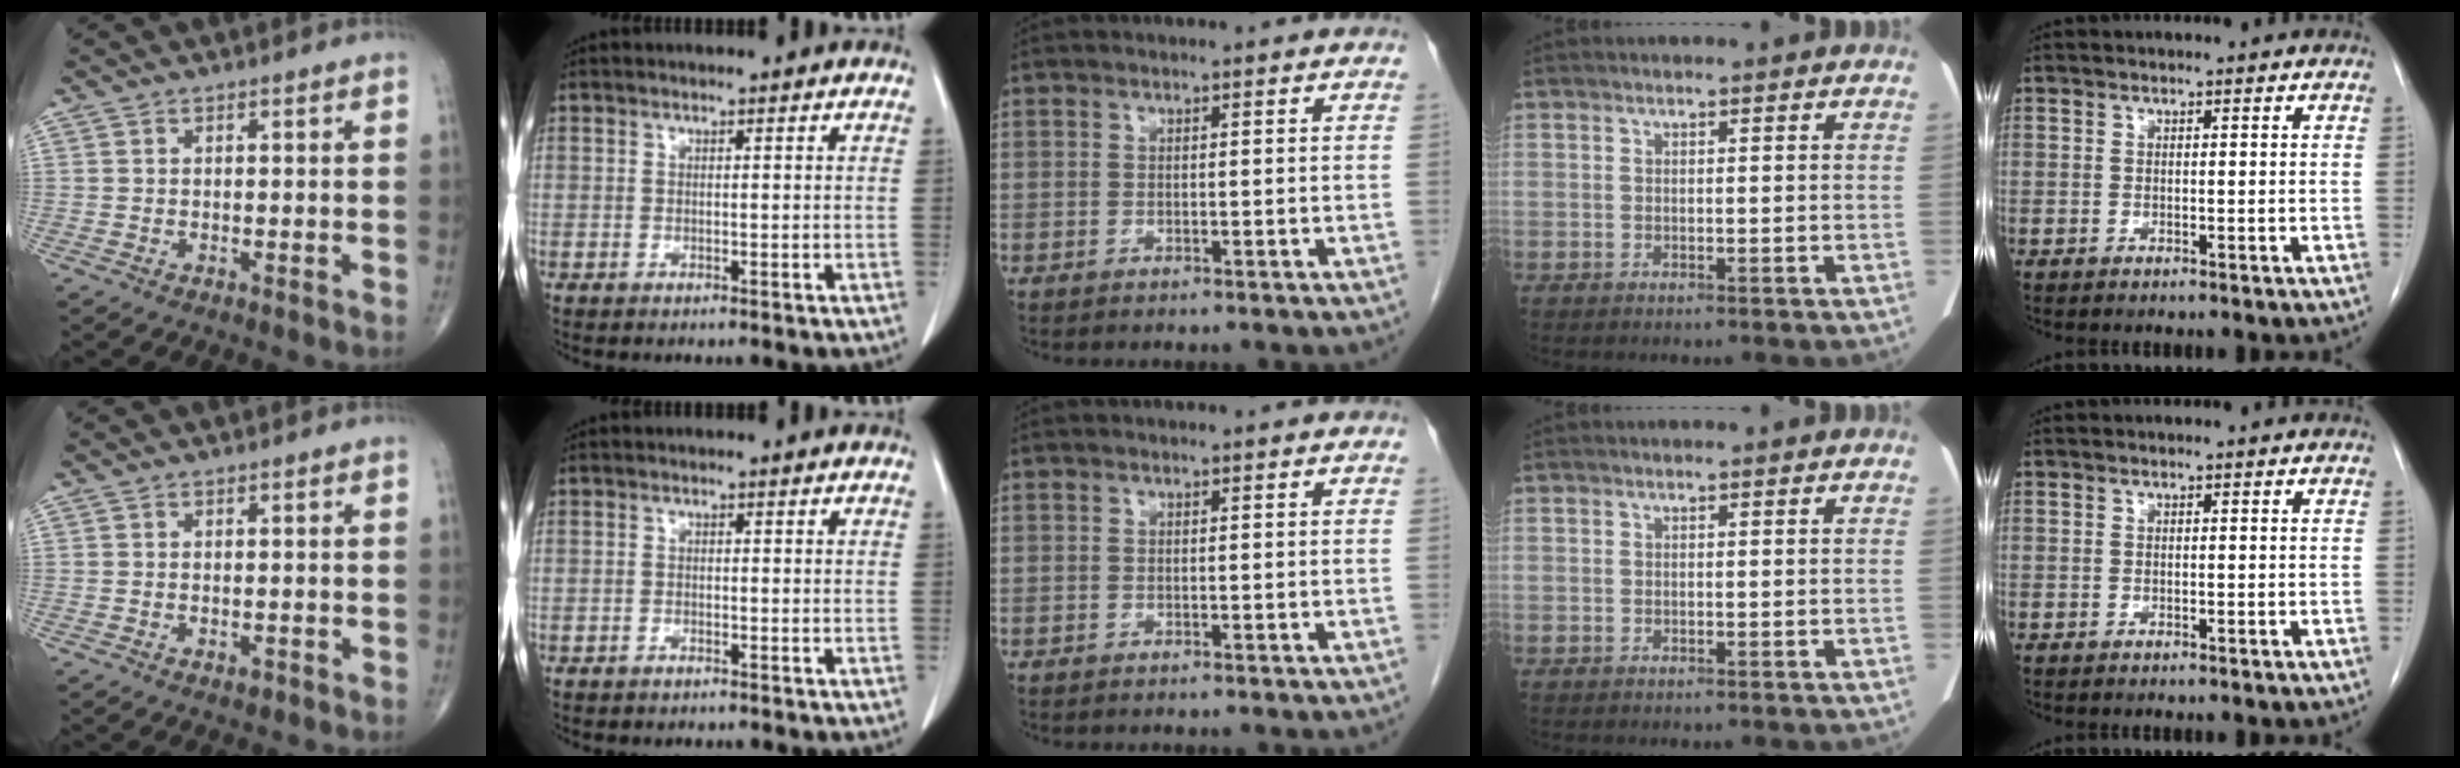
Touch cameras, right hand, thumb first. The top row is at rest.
{"thumb": {"total": 1.3, "force": [-0.7, 0.7, 0.9], "torque": [-0.015, 0.004, -0.007]}, "index": {"total": 0.7, "force": [-0.6, 0.3, 0.2], "torque": [-0.007, 0.000, -0.008]}}